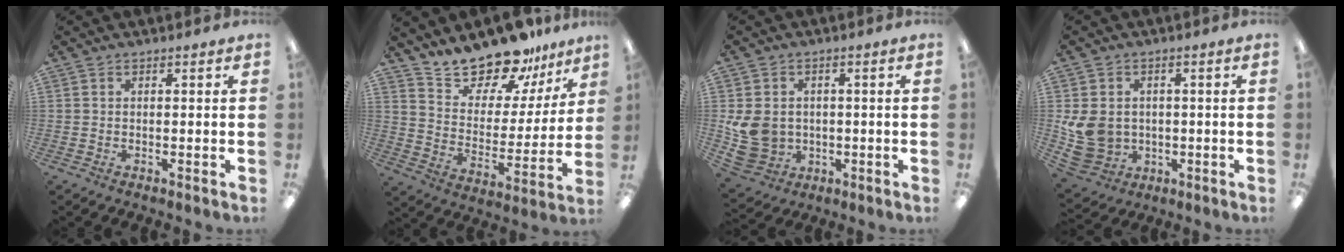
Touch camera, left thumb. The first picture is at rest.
{"total": 16.9, "force": [15.6, 5.5, 3.6], "torque": [-0.068, -0.141, 0.283]}
{"total": 9.6, "force": [-0.3, 8.4, 4.7], "torque": [-0.116, 0.002, -0.001]}
{"total": 9.8, "force": [-0.3, 8.5, 4.8], "torque": [-0.119, 0.001, 0.002]}